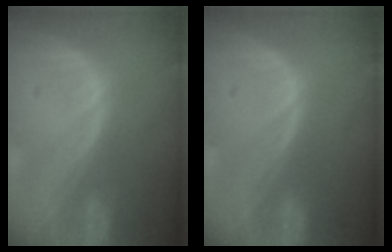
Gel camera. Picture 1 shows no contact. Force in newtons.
{"total": 0.0}